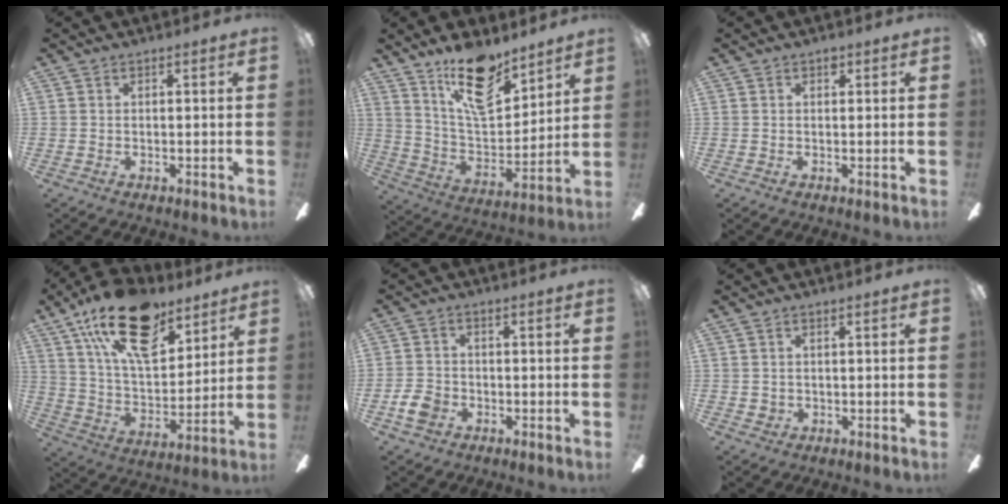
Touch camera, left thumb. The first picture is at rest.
{"total": 17.9, "force": [12.4, 7.8, 10.4], "torque": [-0.167, -0.070, 0.214]}
{"total": 1.1, "force": [0.6, 0.7, 0.5], "torque": [-0.002, 0.000, 0.009]}
{"total": 22.4, "force": [13.6, 11.1, 13.9], "torque": [-0.242, -0.064, 0.240]}
{"total": 5.3, "force": [-2.4, 3.9, 2.6], "torque": [-0.065, 0.008, -0.046]}
{"total": 1.3, "force": [0.2, 1.2, 0.4], "torque": [-0.008, 0.005, 0.002]}